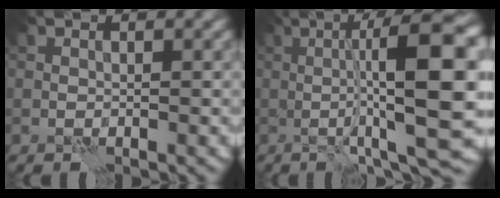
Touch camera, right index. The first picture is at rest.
{"total": 15.1, "force": [0.5, 3.2, 14.7], "torque": [-0.184, 0.018, 0.005]}